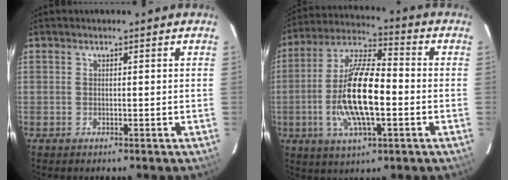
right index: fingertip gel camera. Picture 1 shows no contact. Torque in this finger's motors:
{"motor_torque": [0.70, -0.18, 1.05, 0.21]}